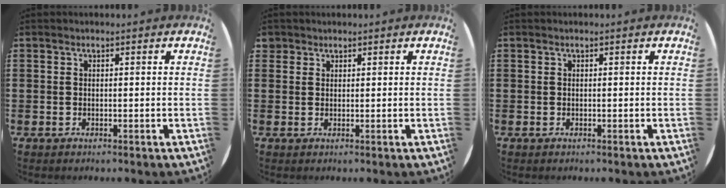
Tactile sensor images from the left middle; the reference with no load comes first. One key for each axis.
{"total": 1.2, "fx": 1.0, "fy": 0.6, "fz": 0.0, "tx": -0.002, "ty": 0.004, "tz": 0.021}
{"total": 0.0}